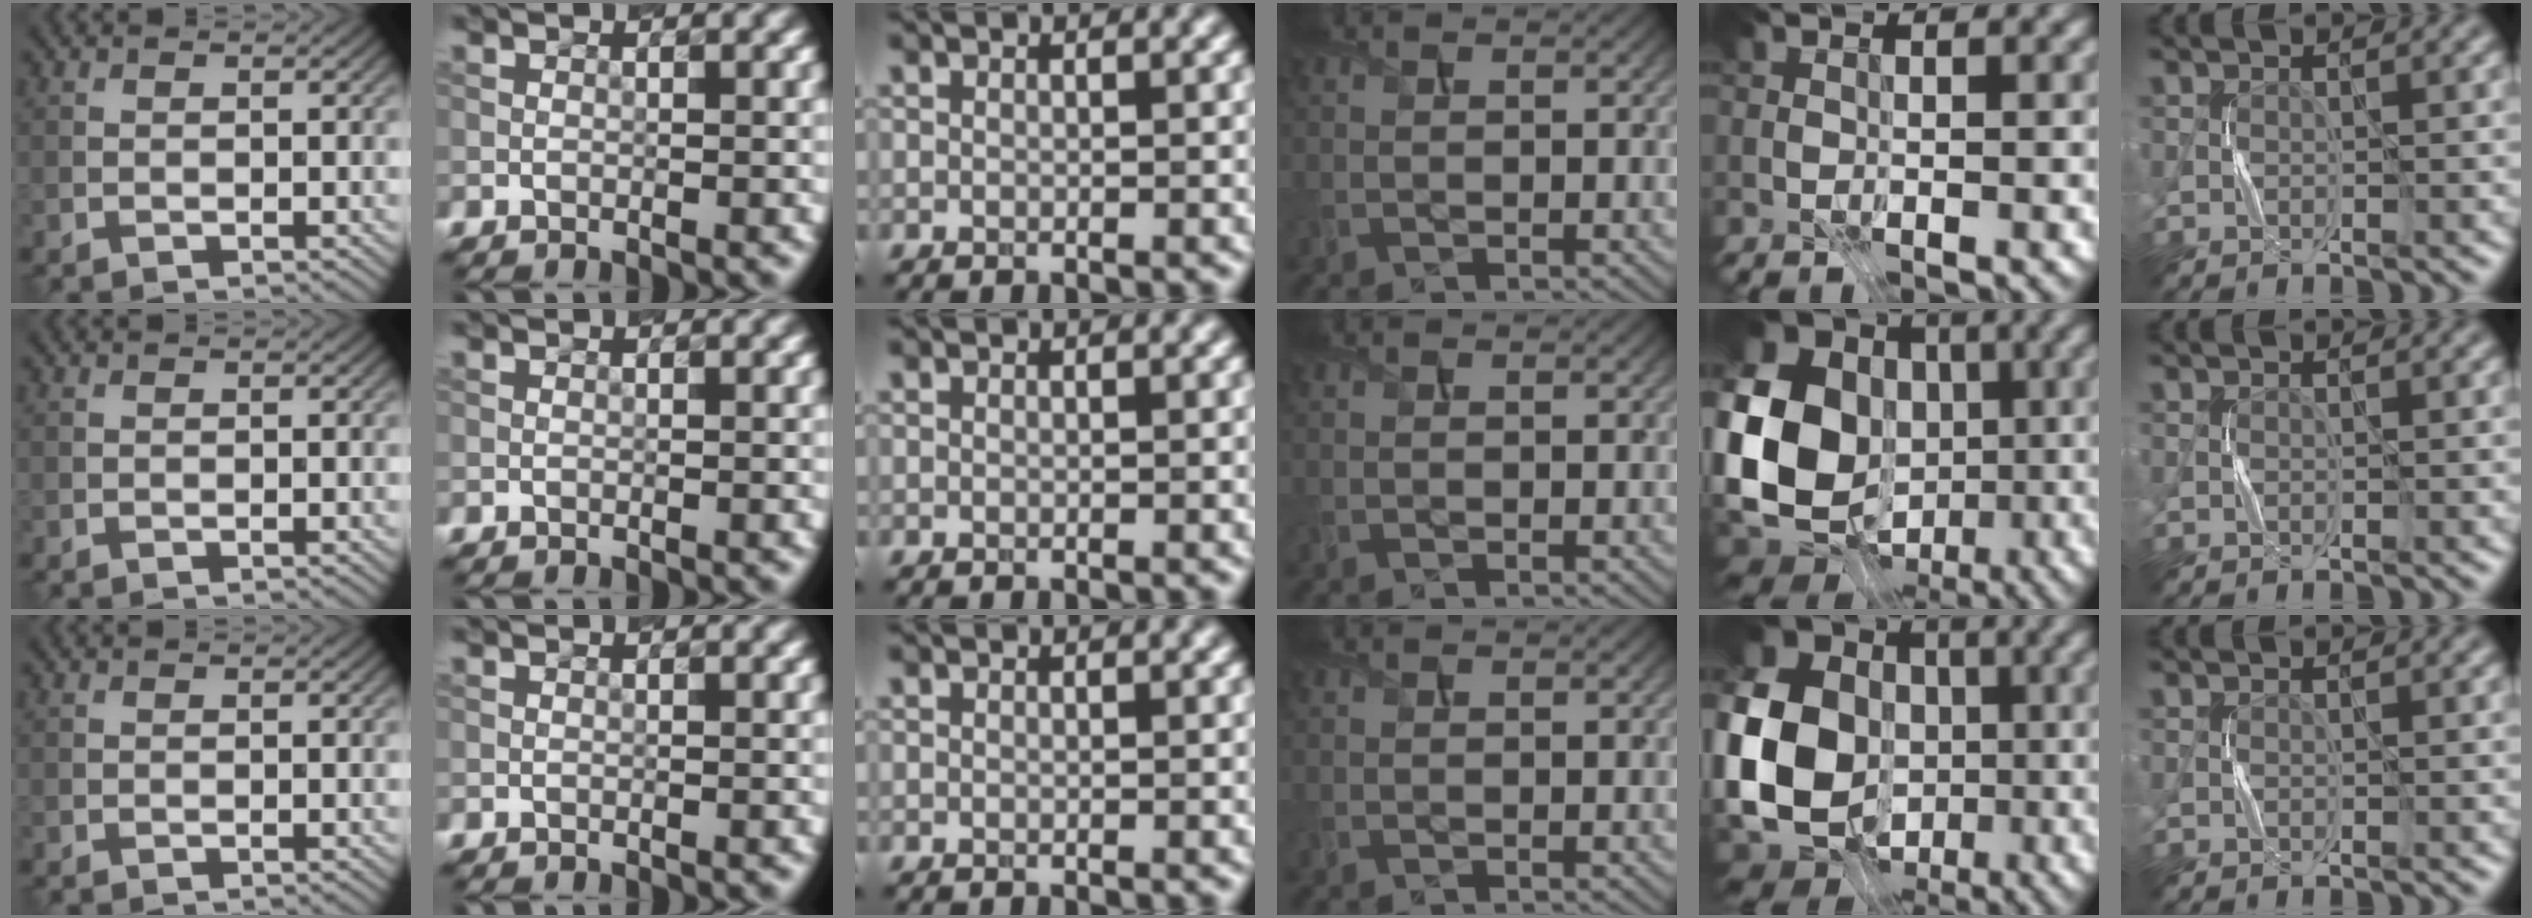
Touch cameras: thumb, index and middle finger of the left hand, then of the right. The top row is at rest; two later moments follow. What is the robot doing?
{"motion": "press", "object": "sticker"}